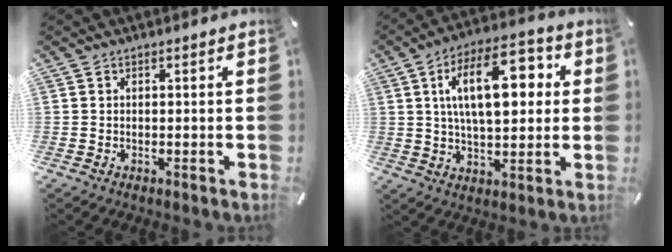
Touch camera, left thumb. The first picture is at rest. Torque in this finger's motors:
{"motor_torque": [0.72, 1.25, 1.94, -0.83, 0.51]}